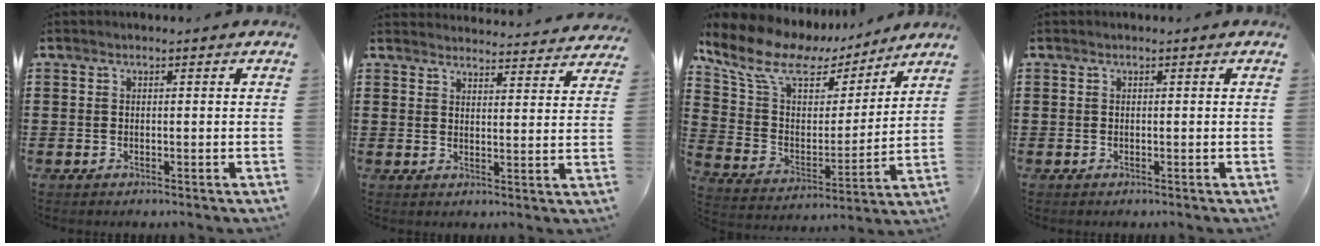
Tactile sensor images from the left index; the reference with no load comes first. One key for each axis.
{"total": 3.6, "fx": 3.6, "fy": -0.1, "fz": 0.1, "tx": -0.007, "ty": -0.025, "tz": 0.062}
{"total": 11.1, "fx": 8.0, "fy": 5.4, "fz": 5.6, "tx": -0.149, "ty": -0.034, "tz": 0.139}
{"total": 0.0}